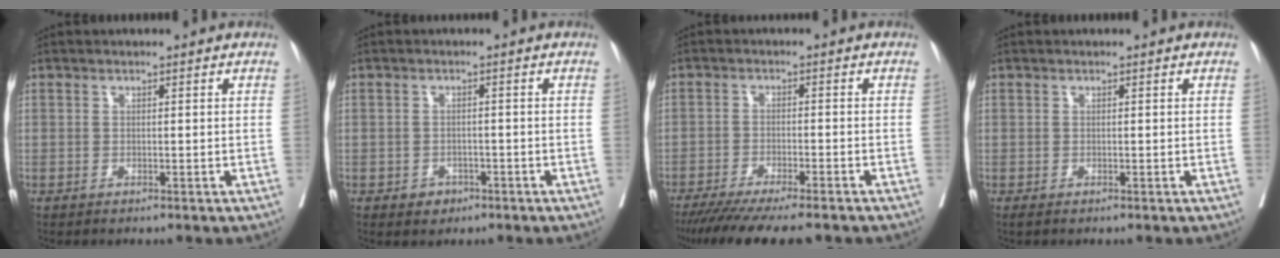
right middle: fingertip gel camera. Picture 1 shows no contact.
{"total": 2.3, "force": [-1.3, 1.7, 0.7], "torque": [-0.009, 0.005, -0.015]}
{"total": 13.0, "force": [-11.0, 1.0, 6.8], "torque": [-0.097, -0.031, -0.166]}
{"total": 0.0}